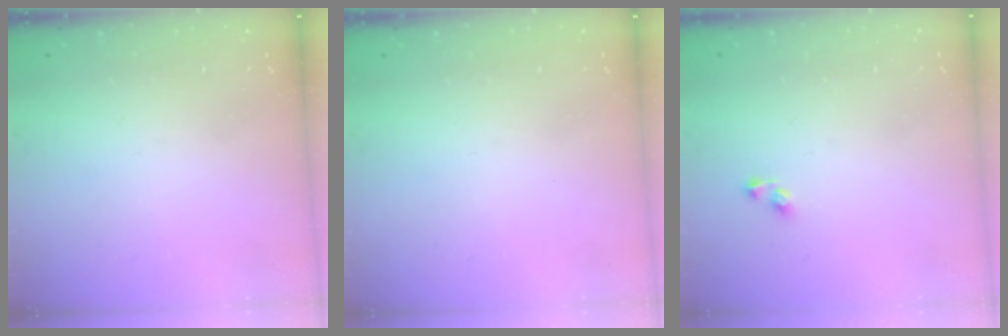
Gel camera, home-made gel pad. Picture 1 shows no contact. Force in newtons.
{"total": 0.0}
{"total": 2.9, "press": 2.9, "slide": 0.3}